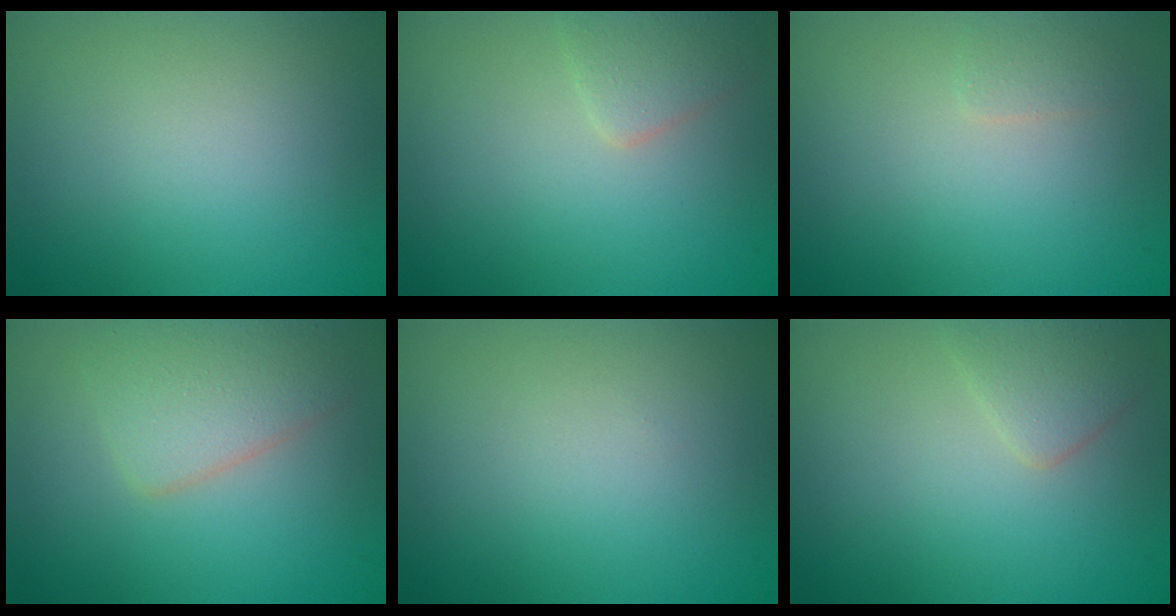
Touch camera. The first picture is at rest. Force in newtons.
{"total": 1.9, "press": 1.9, "slide": 0.0}
{"total": 0.9, "press": 0.9, "slide": 0.0}
{"total": 3.6, "press": 3.6, "slide": 0.1}
{"total": 0.0}
{"total": 2.0, "press": 2.0, "slide": 0.0}